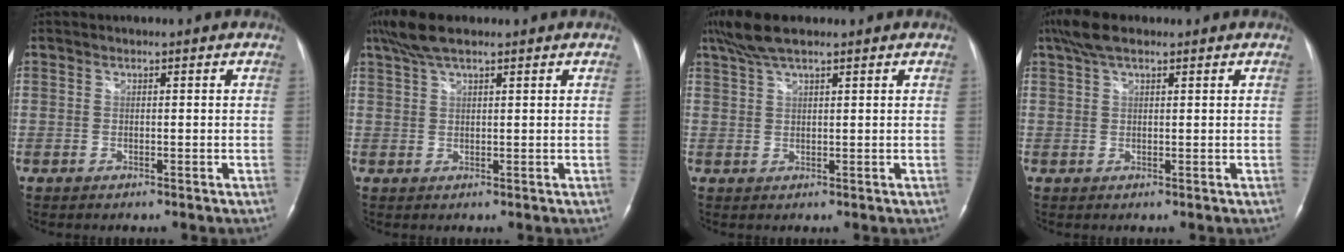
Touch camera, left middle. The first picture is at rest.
{"total": 5.6, "force": [4.2, 1.2, 3.6], "torque": [-0.080, 0.023, 0.081]}
{"total": 6.1, "force": [4.6, 1.1, 3.8], "torque": [-0.082, 0.024, 0.088]}
{"total": 4.9, "force": [3.5, 1.5, 3.1], "torque": [-0.073, 0.025, 0.066]}